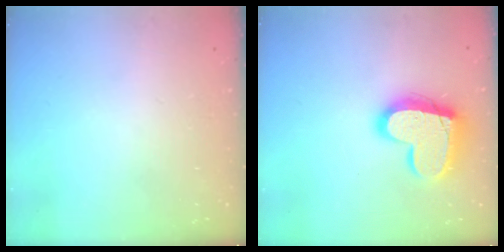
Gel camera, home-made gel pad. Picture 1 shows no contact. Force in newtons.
{"total": 17.6, "press": 17.6, "slide": 1.2}